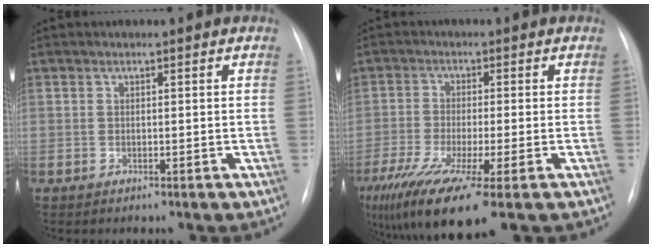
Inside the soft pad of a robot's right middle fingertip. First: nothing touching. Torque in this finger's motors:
{"motor_torque": [1.27, -0.87, 0.42, 0.21]}